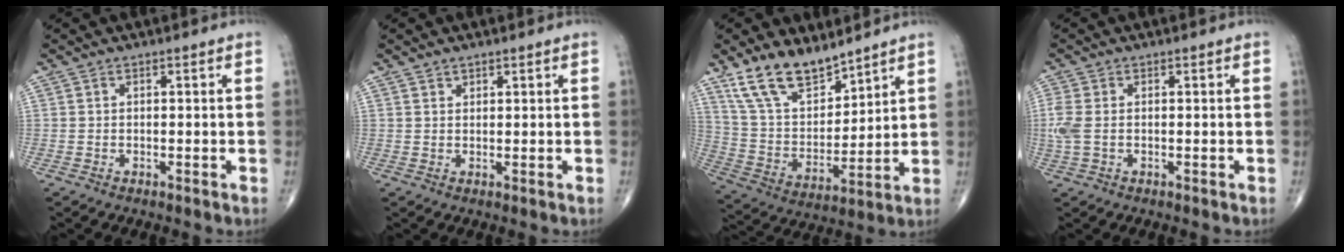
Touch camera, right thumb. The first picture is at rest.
{"total": 1.0, "force": [0.9, 0.5, 0.1], "torque": [0.009, -0.006, 0.011]}
{"total": 14.3, "force": [10.8, 6.3, 7.0], "torque": [-0.102, -0.058, 0.217]}
{"total": 4.0, "force": [-0.1, 2.4, 3.2], "torque": [-0.105, 0.003, -0.002]}